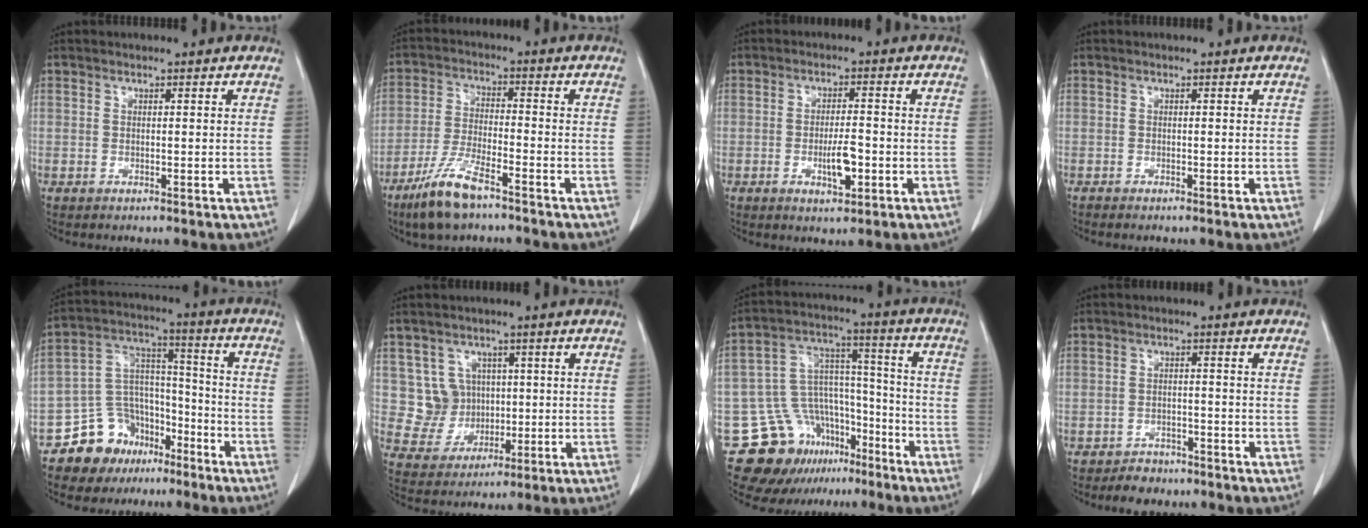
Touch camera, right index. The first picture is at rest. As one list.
[{"total": 8.8, "force": [-6.1, 1.6, 6.1], "torque": [-0.131, -0.018, -0.116]}, {"total": 4.8, "force": [-1.5, 1.3, 4.4], "torque": [-0.077, -0.002, -0.020]}, {"total": 0.6, "force": [-0.5, 0.1, 0.2], "torque": [-0.010, -0.002, -0.010]}, {"total": 11.5, "force": [-7.9, 8.1, 2.1], "torque": [-0.039, 0.073, -0.130]}, {"total": 6.0, "force": [1.3, 5.9, 0.7], "torque": [-0.011, 0.017, 0.034]}, {"total": 14.9, "force": [-10.2, 9.9, 4.4], "torque": [-0.067, 0.082, -0.156]}, {"total": 3.8, "force": [-3.2, 2.0, 0.7], "torque": [-0.014, 0.004, -0.045]}]